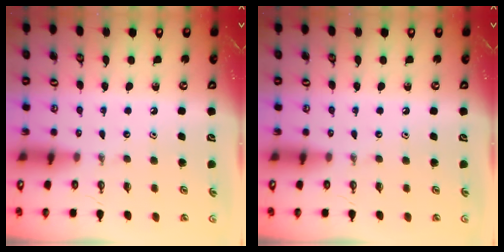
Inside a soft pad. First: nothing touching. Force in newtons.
{"total": 0.0}